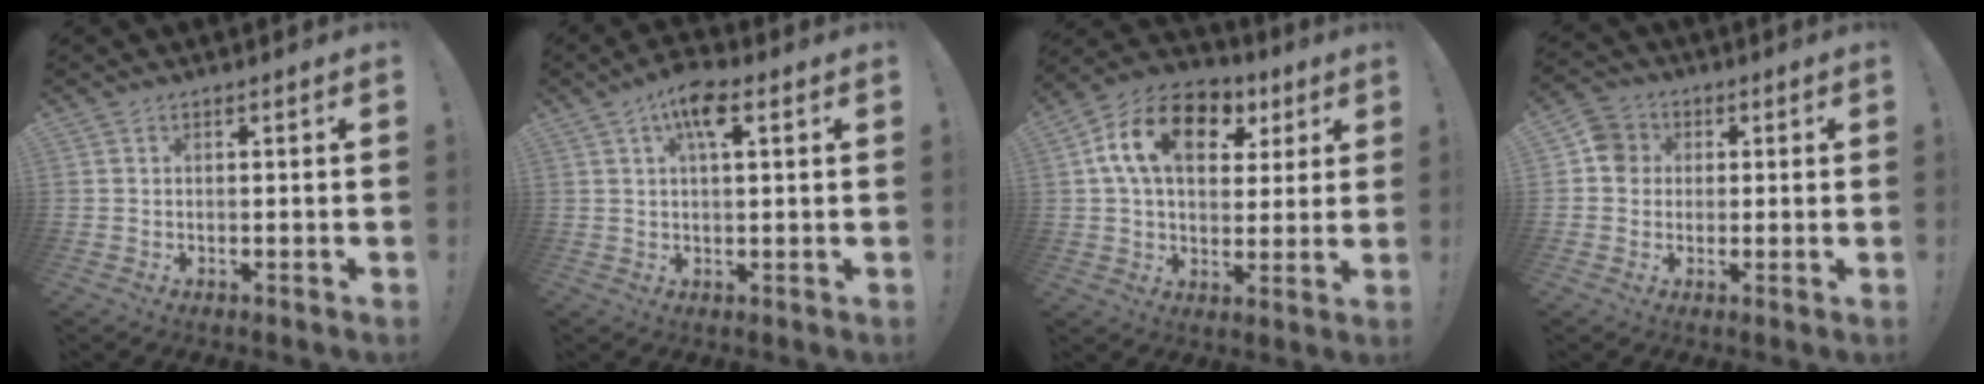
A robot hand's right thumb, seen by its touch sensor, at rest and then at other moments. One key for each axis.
{"total": 7.8, "fx": 3.3, "fy": 2.9, "fz": 6.5, "tx": -0.102, "ty": -0.004, "tz": 0.053}
{"total": 17.1, "fx": 6.1, "fy": 11.3, "fz": 11.3, "tx": -0.185, "ty": -0.005, "tz": 0.112}
{"total": 6.1, "fx": 0.4, "fy": 5.7, "fz": 2.3, "tx": -0.028, "ty": 0.015, "tz": 0.009}